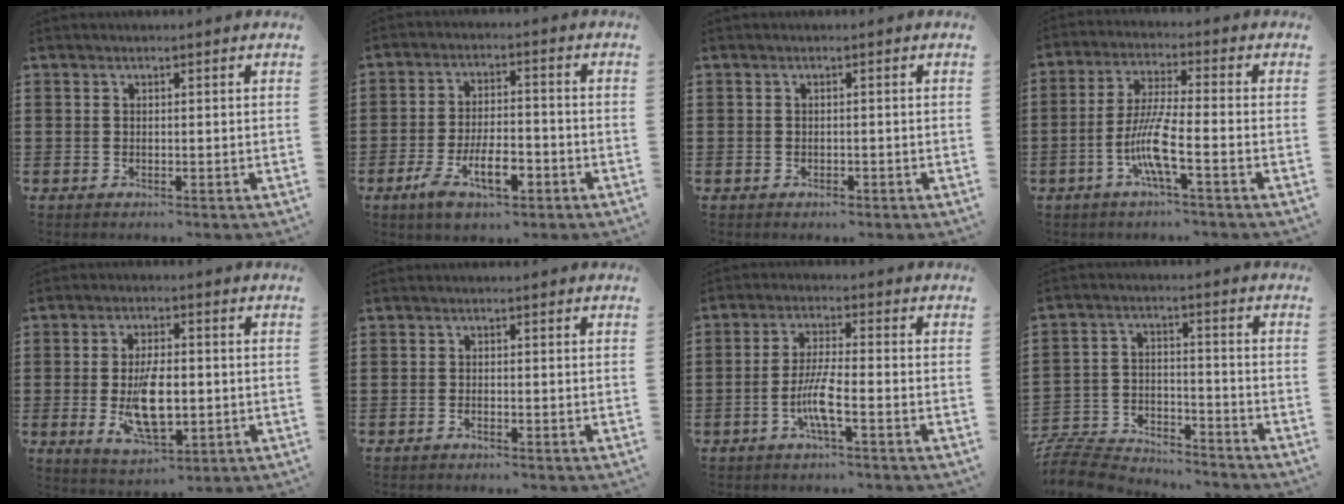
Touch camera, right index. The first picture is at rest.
{"total": 8.4, "force": [-3.9, 3.5, 6.6], "torque": [-0.130, -0.002, -0.075]}
{"total": 0.7, "force": [-0.5, 0.3, 0.3], "torque": [-0.007, -0.002, -0.010]}
{"total": 8.2, "force": [-3.3, 0.8, 7.4], "torque": [-0.171, -0.018, -0.073]}
{"total": 8.8, "force": [-1.4, 4.0, 7.7], "torque": [-0.150, -0.005, -0.026]}
{"total": 0.7, "force": [-0.7, 0.0, 0.3], "torque": [-0.006, -0.004, -0.013]}
{"total": 6.1, "force": [-2.4, 0.6, 5.6], "torque": [-0.121, -0.013, -0.052]}
{"total": 8.2, "force": [-8.0, 1.5, 1.1], "torque": [-0.040, 0.012, -0.162]}